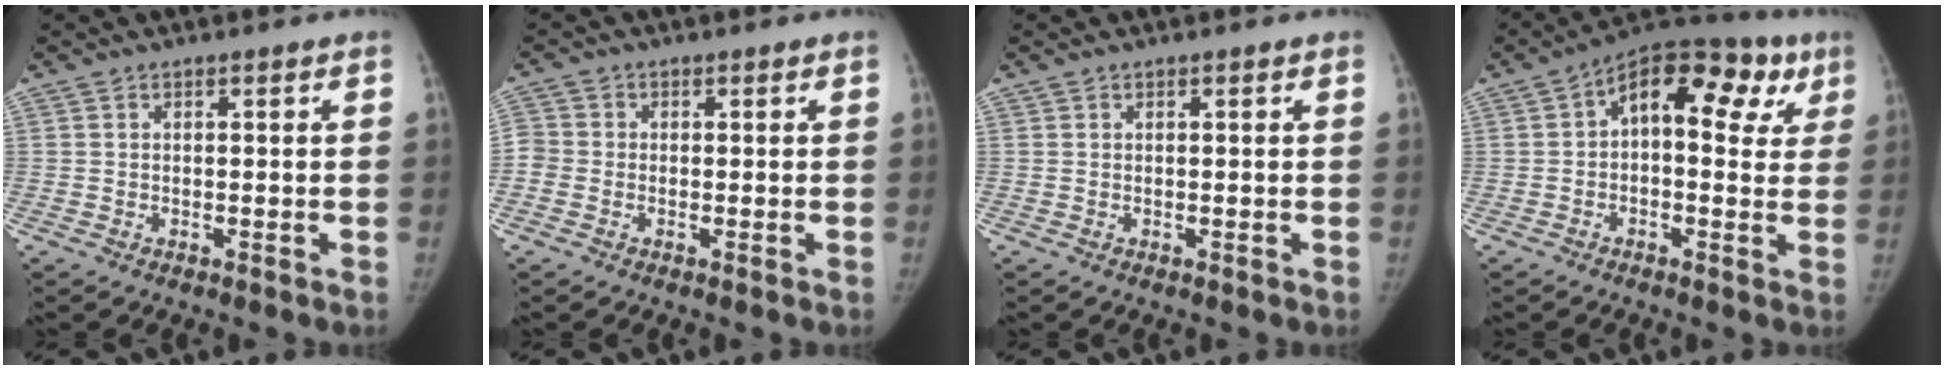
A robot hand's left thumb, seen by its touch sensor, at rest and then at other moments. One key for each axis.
{"total": 3.2, "fx": -0.7, "fy": 2.9, "fz": 1.2, "tx": -0.018, "ty": 0.006, "tz": -0.021}
{"total": 0.0}
{"total": 16.2, "fx": 4.8, "fy": 9.0, "fz": 12.6, "tx": -0.122, "ty": 0.032, "tz": 0.054}